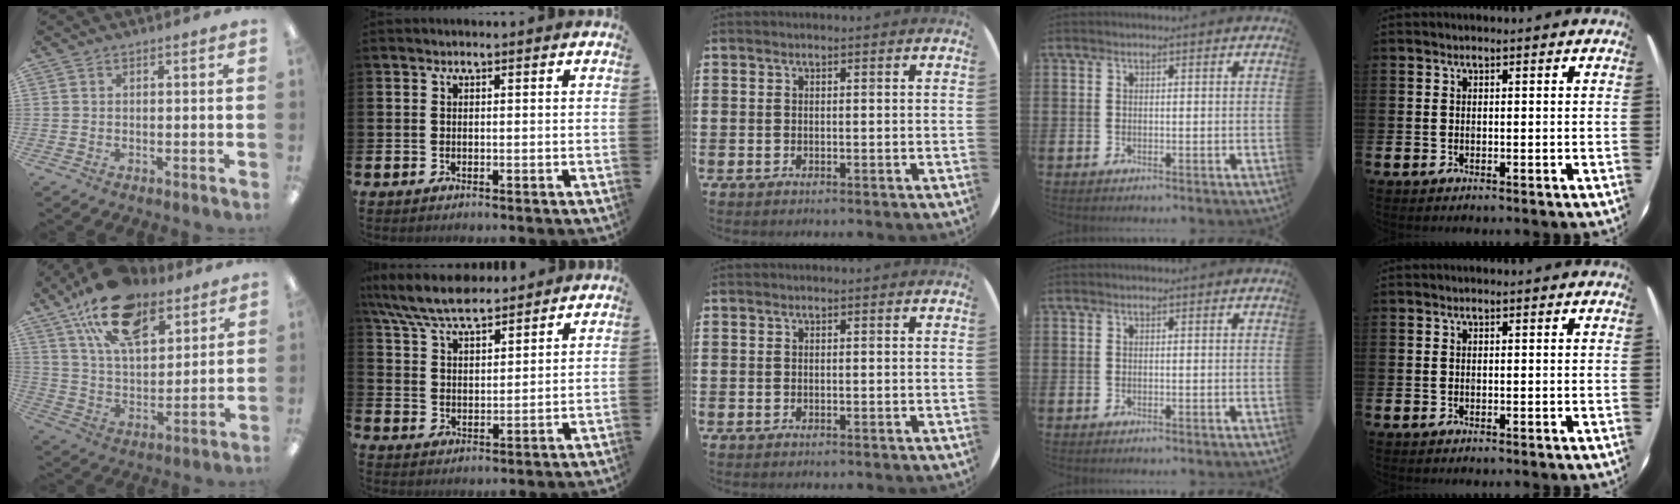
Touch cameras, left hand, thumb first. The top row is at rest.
{"thumb": {"total": 19.2, "force": [12.6, 9.3, 11.1], "torque": [-0.186, -0.055, 0.223]}, "index": {"total": 7.8, "force": [7.3, 1.4, 2.3], "torque": [-0.073, -0.030, 0.134]}}